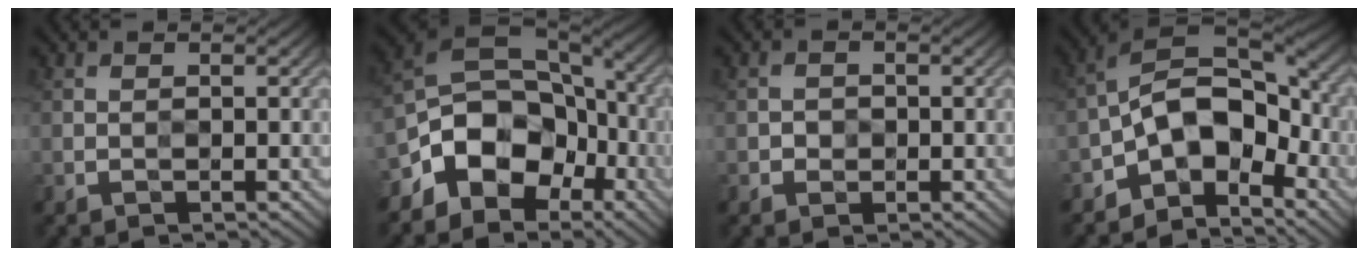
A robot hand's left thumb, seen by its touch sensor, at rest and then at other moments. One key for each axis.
{"total": 14.1, "fx": -6.0, "fy": 10.1, "fz": 7.9, "tx": -0.157, "ty": -0.020, "tz": -0.109}
{"total": 1.0, "fx": -0.2, "fy": 1.0, "fz": 0.0, "tx": 0.004, "ty": -0.003, "tz": -0.007}
{"total": 11.1, "fx": -4.6, "fy": 6.5, "fz": 7.7, "tx": -0.120, "ty": 0.000, "tz": -0.102}